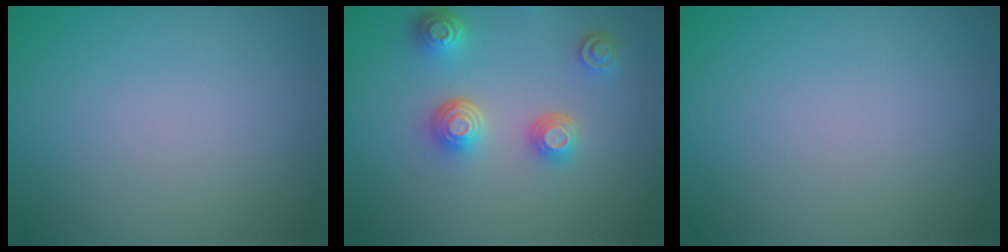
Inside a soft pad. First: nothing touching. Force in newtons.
{"total": 3.9, "press": 3.2, "slide": 2.2}
{"total": 0.0}